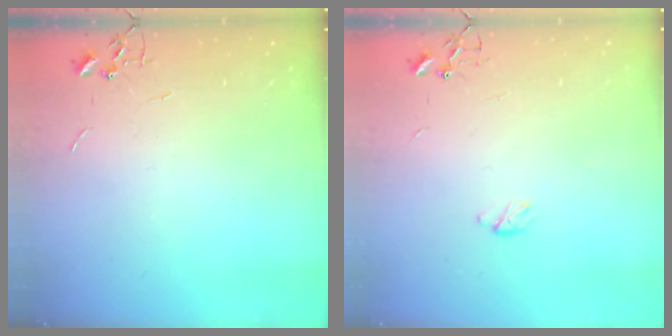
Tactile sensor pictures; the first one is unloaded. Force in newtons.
{"total": 3.3, "press": 3.2, "slide": 0.5}